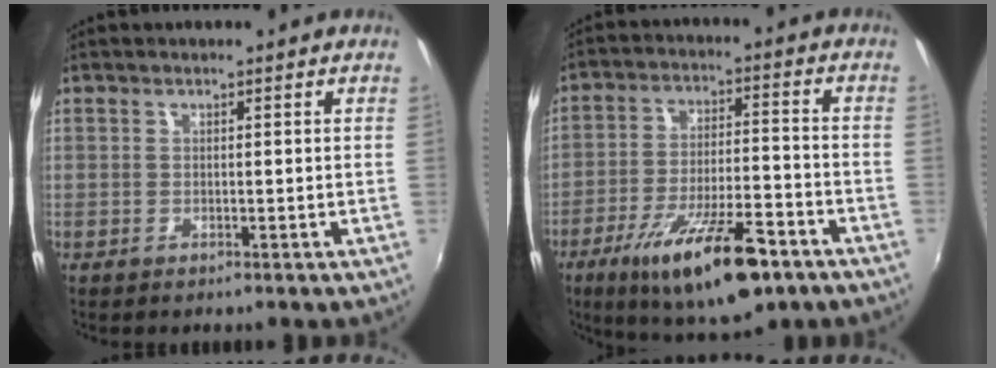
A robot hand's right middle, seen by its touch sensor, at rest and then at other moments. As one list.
[{"total": 18.2, "force": [-10.9, 5.2, 13.5], "torque": [-0.241, -0.027, -0.170]}]